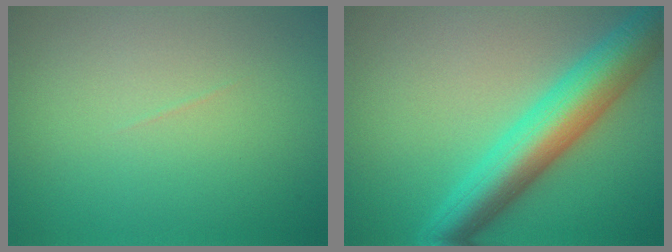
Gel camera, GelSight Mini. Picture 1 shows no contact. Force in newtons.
{"total": 8.2, "press": 8.2, "slide": 0.3}